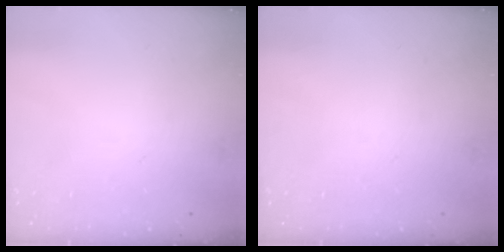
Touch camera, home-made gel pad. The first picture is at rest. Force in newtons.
{"total": 0.0}